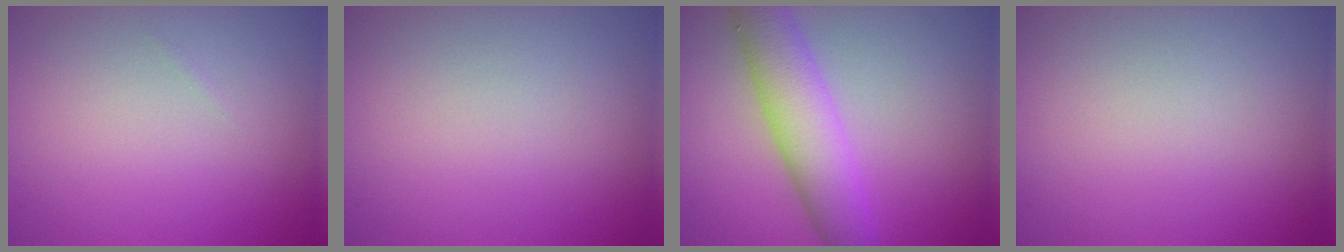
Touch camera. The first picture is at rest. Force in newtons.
{"total": 0.0}
{"total": 5.8, "press": 5.7, "slide": 0.3}
{"total": 0.0}